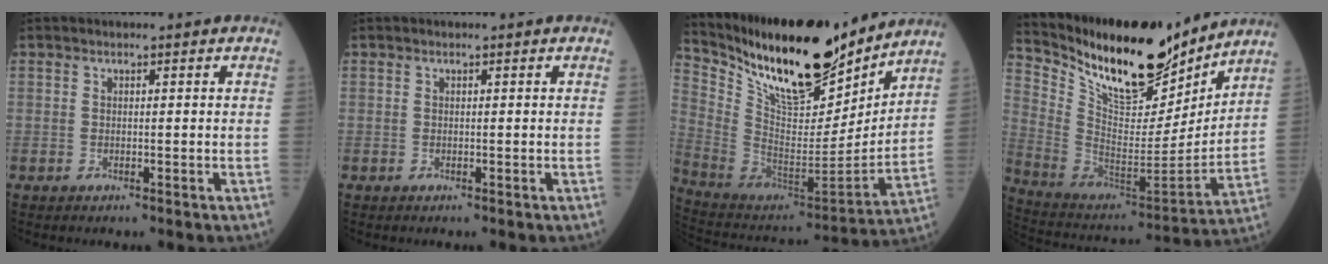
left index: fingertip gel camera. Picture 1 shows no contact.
{"total": 0.0}
{"total": 22.2, "force": [17.9, 5.2, 12.0], "torque": [-0.215, -0.020, 0.316]}
{"total": 19.9, "force": [16.6, 5.2, 9.6], "torque": [-0.177, -0.021, 0.295]}